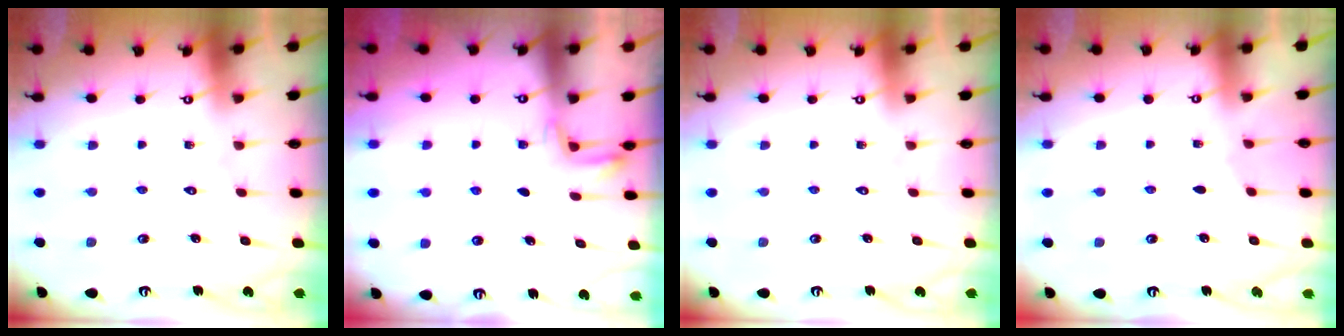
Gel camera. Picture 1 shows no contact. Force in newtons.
{"total": 2.6, "press": 2.5, "slide": 0.7}
{"total": 0.0}
{"total": 1.6, "press": 1.6, "slide": 0.4}